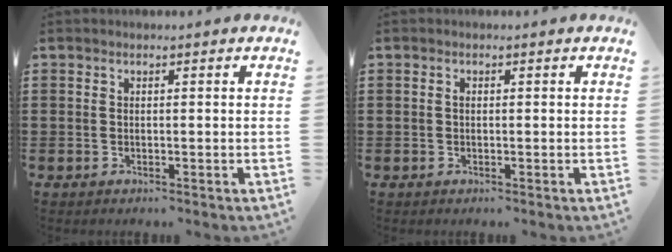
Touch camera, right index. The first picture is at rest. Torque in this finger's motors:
{"motor_torque": [0.30, 0.24, 0.10, 0.03]}